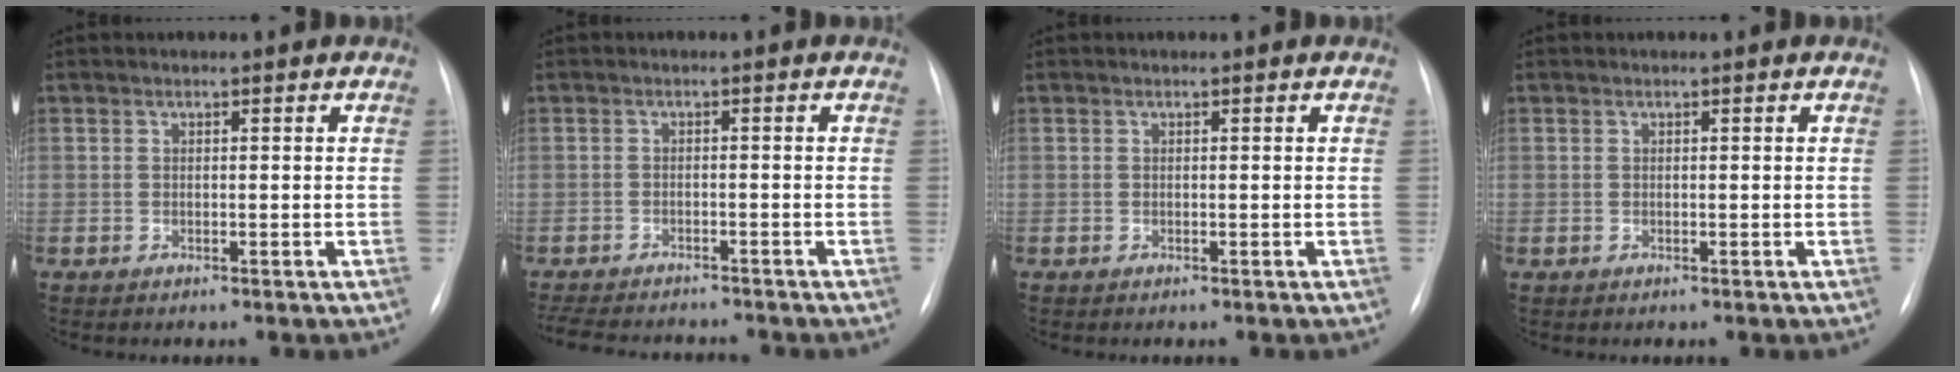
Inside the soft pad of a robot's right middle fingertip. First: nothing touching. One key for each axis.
{"total": 10.2, "fx": -9.3, "fy": 2.4, "fz": 3.5, "tx": -0.070, "ty": -0.007, "tz": -0.128}
{"total": 0.0}
{"total": 0.0}